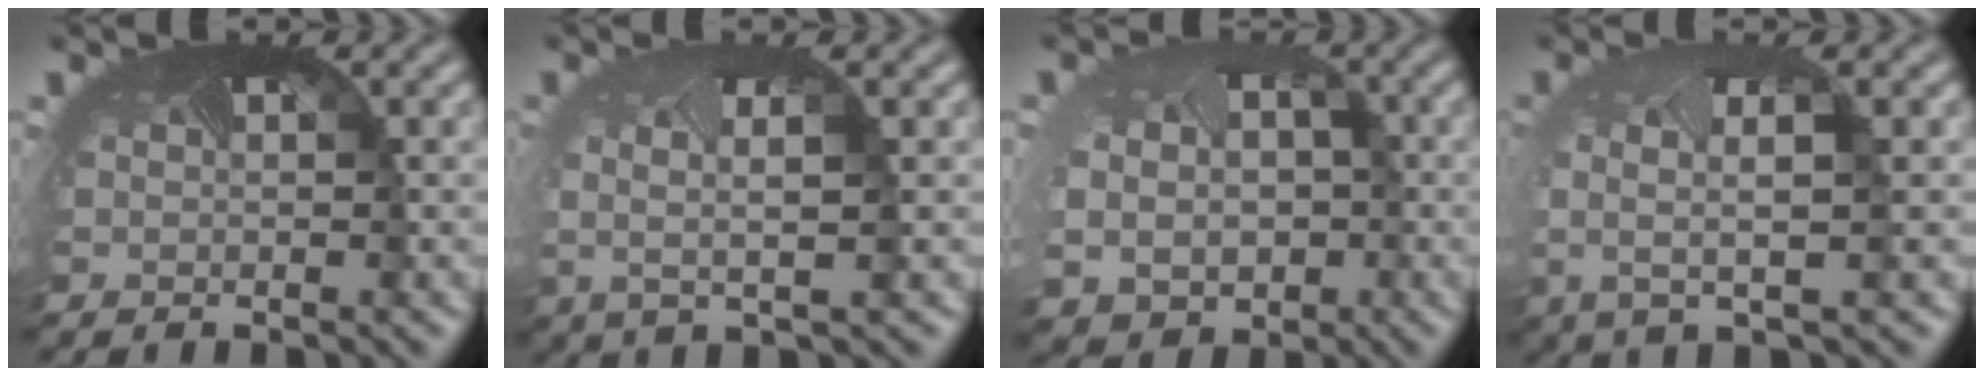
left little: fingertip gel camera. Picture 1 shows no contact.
{"total": 2.3, "force": [0.1, 0.3, 2.3], "torque": [-0.058, -0.004, -0.001]}
{"total": 9.3, "force": [-1.2, 7.8, 5.0], "torque": [-0.091, -0.043, -0.022]}
{"total": 3.0, "force": [-0.1, 0.6, 2.9], "torque": [-0.070, -0.005, -0.006]}